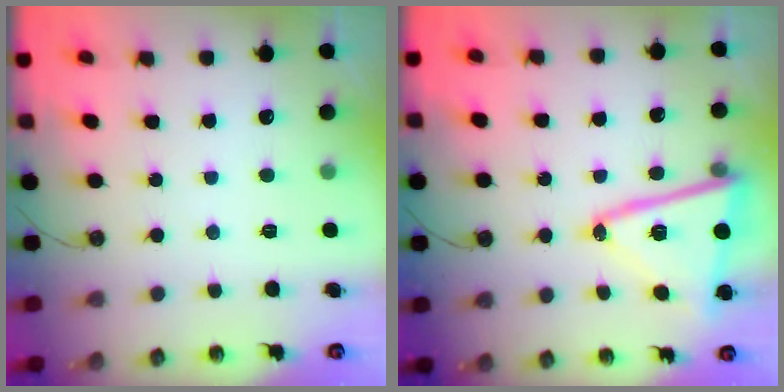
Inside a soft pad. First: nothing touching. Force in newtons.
{"total": 17.3, "press": 17.2, "slide": 1.5}